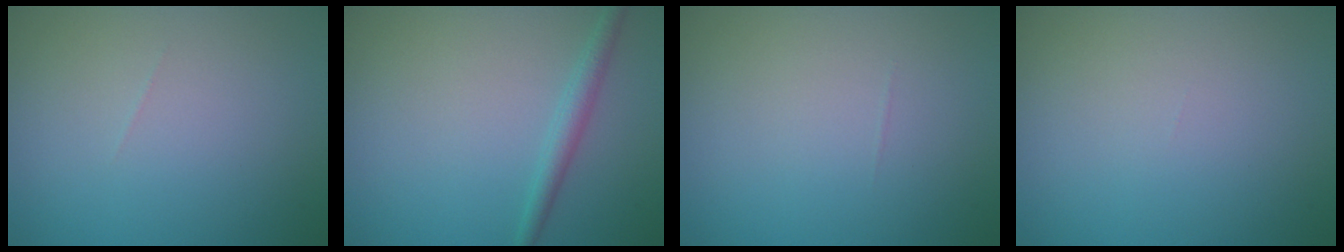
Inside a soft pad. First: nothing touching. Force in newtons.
{"total": 1.9, "press": 1.9, "slide": 0.2}
{"total": 0.0}
{"total": 0.0}